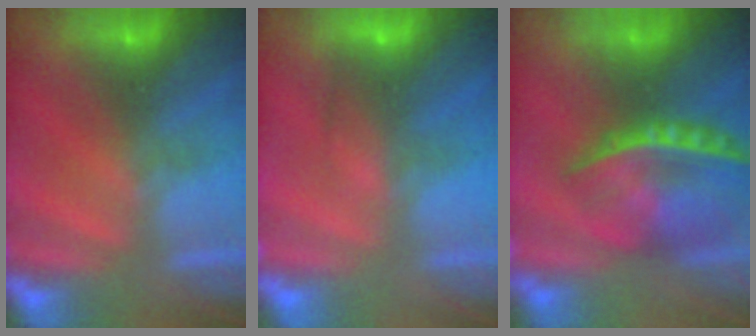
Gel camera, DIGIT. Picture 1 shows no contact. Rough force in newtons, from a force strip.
{"total": 2.8}
{"total": 8.7}